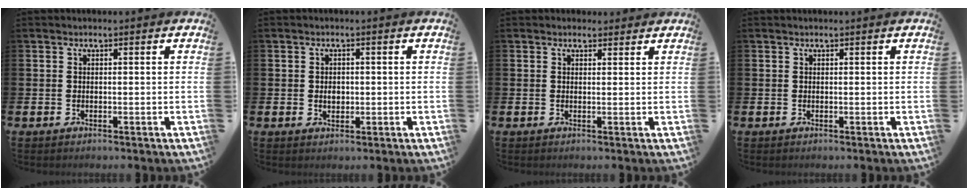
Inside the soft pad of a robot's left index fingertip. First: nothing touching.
{"total": 1.8, "force": [0.1, 1.3, 1.2], "torque": [-0.006, 0.000, -0.004]}
{"total": 1.0, "force": [0.9, 0.5, 0.0], "torque": [0.008, 0.001, 0.015]}
{"total": 0.0}